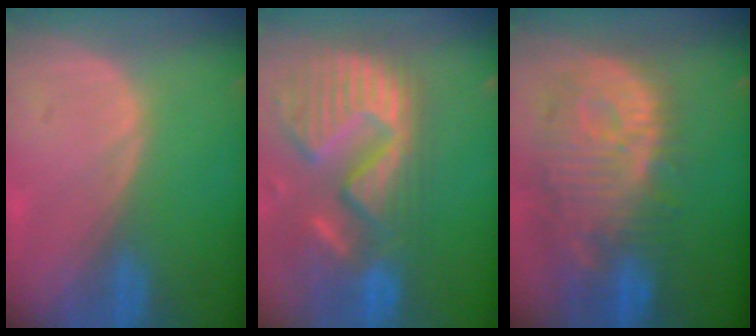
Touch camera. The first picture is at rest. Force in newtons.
{"total": 14.4, "press": 12.0, "slide": 8.0}
{"total": 13.1, "press": 11.5, "slide": 6.4}